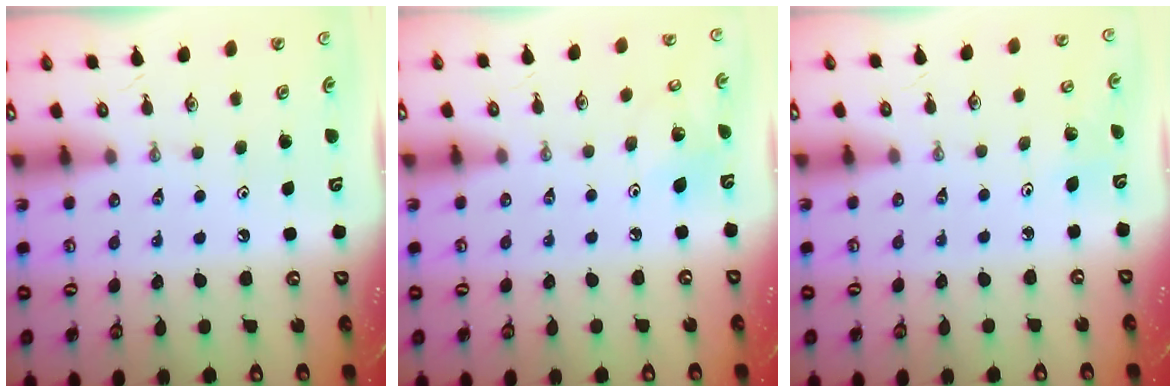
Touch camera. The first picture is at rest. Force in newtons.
{"total": 7.5, "press": 7.3, "slide": 1.9}
{"total": 3.7, "press": 3.7, "slide": 0.4}